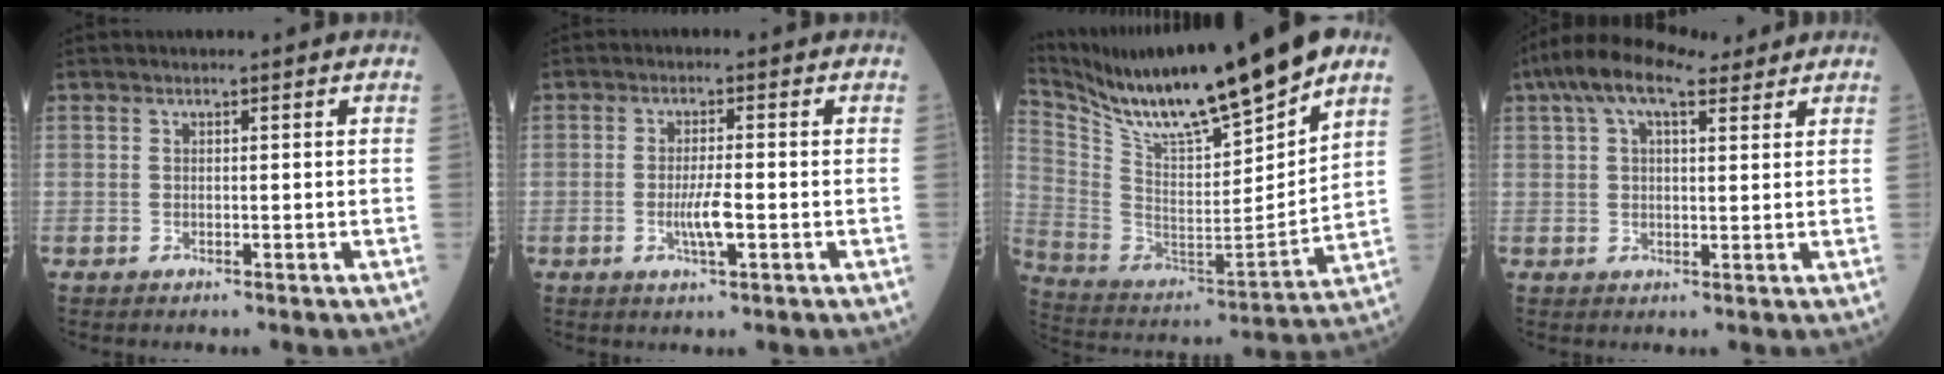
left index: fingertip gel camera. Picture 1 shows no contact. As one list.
[{"total": 3.6, "force": [-1.0, 0.4, 3.5], "torque": [-0.070, -0.004, -0.019]}, {"total": 22.8, "force": [18.8, 1.0, 12.9], "torque": [-0.238, -0.012, 0.331]}, {"total": 9.2, "force": [6.3, 3.1, 6.0], "torque": [-0.121, 0.044, 0.108]}]